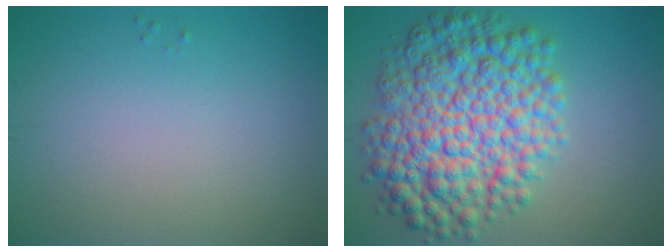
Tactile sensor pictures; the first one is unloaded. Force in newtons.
{"total": 10.7, "press": 10.7, "slide": 0.1}